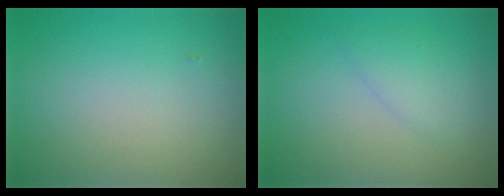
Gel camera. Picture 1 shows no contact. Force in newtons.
{"total": 1.7, "press": 1.7, "slide": 0.2}